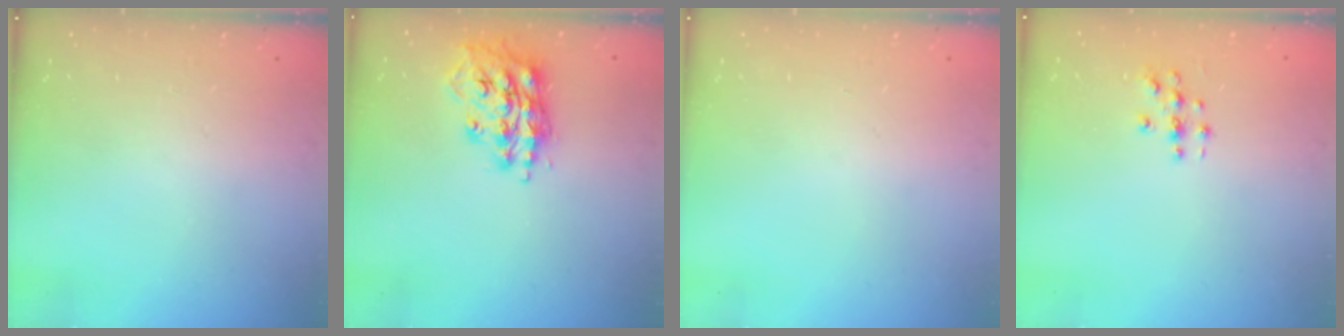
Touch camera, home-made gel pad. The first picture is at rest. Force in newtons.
{"total": 15.5, "press": 15.5, "slide": 1.4}
{"total": 0.0}
{"total": 3.1, "press": 3.0, "slide": 0.3}